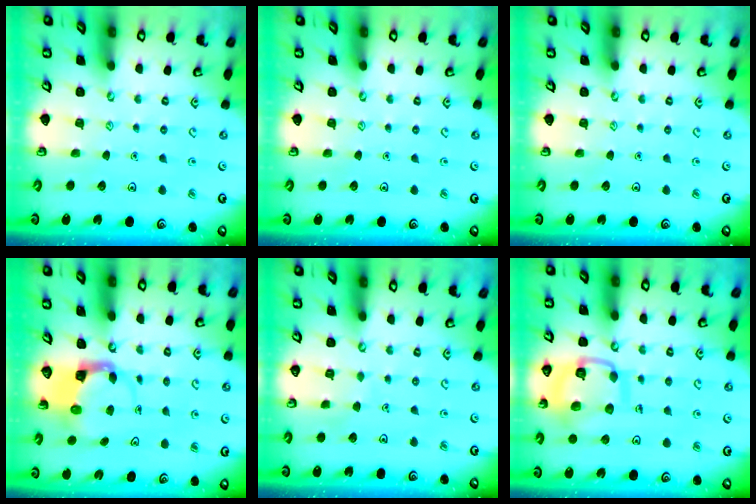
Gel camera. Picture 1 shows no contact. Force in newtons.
{"total": 0.0}
{"total": 0.0}
{"total": 3.6, "press": 3.6, "slide": 0.4}
{"total": 2.4, "press": 2.4, "slide": 0.1}
{"total": 12.8, "press": 12.8, "slide": 1.3}